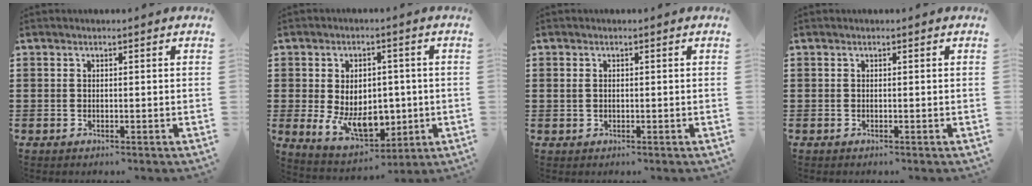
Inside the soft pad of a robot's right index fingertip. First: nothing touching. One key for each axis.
{"total": 9.0, "fx": -1.2, "fy": 6.1, "fz": 6.6, "tx": -0.106, "ty": 0.002, "tz": -0.023}
{"total": 1.0, "fx": 0.2, "fy": 0.8, "fz": 0.6, "tx": -0.015, "ty": 0.006, "tz": 0.003}
{"total": 0.0}